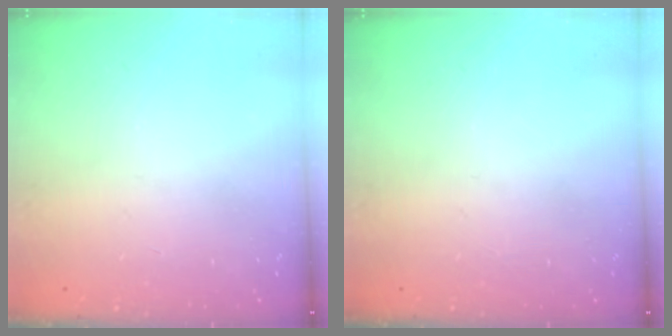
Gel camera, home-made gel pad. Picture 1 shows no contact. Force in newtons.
{"total": 0.0}